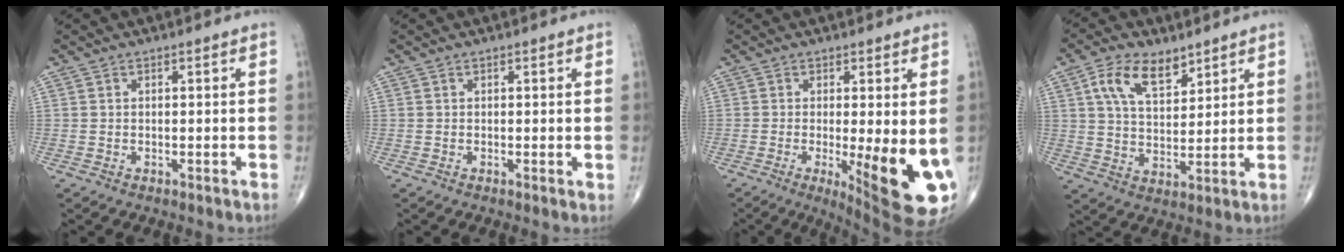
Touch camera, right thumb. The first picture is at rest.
{"total": 0.6, "force": [0.1, 0.1, 0.6], "torque": [-0.010, -0.003, -0.001]}
{"total": 14.2, "force": [-2.6, 3.5, 13.5], "torque": [-0.170, -0.029, -0.025]}
{"total": 9.7, "force": [5.3, 5.1, 6.3], "torque": [-0.098, -0.020, 0.100]}